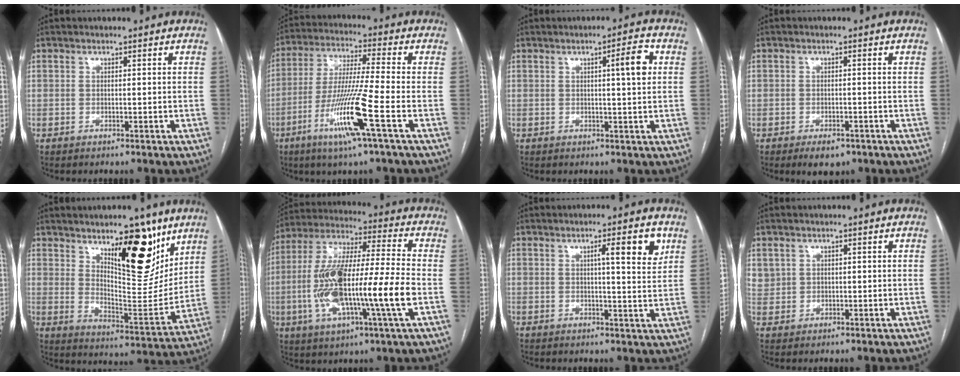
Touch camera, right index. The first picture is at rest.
{"total": 12.8, "force": [-5.2, -1.2, 11.7], "torque": [-0.232, -0.022, -0.104]}
{"total": 4.6, "force": [1.2, 0.2, 4.4], "torque": [-0.062, 0.003, 0.015]}
{"total": 3.5, "force": [-2.3, 2.0, 1.7], "torque": [-0.019, 0.000, -0.024]}
{"total": 16.1, "force": [9.6, 5.1, 11.9], "torque": [-0.165, -0.022, 0.157]}
{"total": 19.7, "force": [-3.9, 1.5, 19.2], "torque": [-0.380, -0.003, -0.070]}
{"total": 6.2, "force": [2.9, 0.5, 5.5], "torque": [-0.074, -0.002, 0.037]}
{"total": 3.0, "force": [1.6, 2.6, 0.4], "torque": [0.000, 0.007, 0.034]}